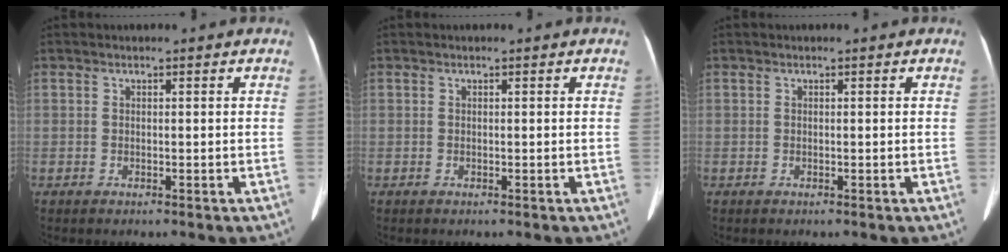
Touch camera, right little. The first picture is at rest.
{"total": 0.0}
{"total": 0.0}